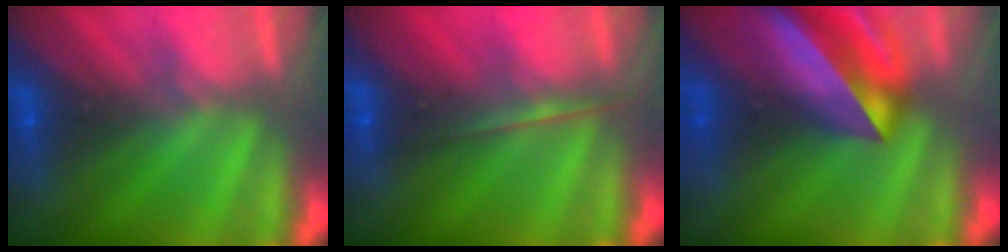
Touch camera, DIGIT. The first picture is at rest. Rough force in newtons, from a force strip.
{"total": 1.7}
{"total": 8.1}